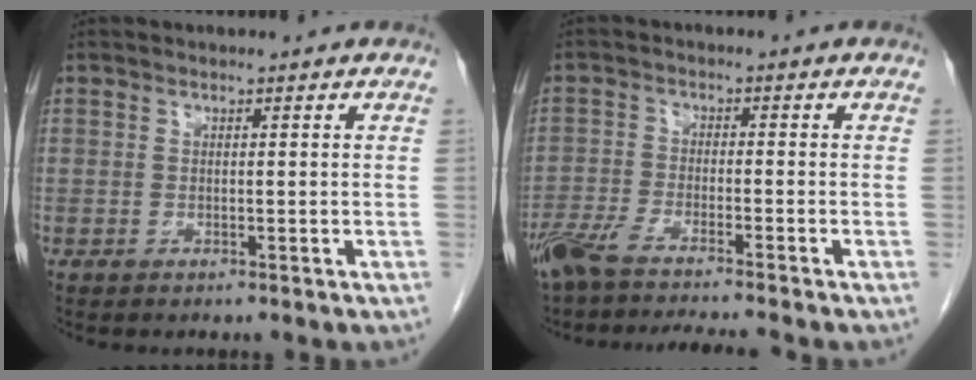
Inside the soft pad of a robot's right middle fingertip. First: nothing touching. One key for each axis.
{"total": 10.2, "fx": -8.9, "fy": -0.2, "fz": 5.0, "tx": -0.079, "ty": -0.021, "tz": -0.147}